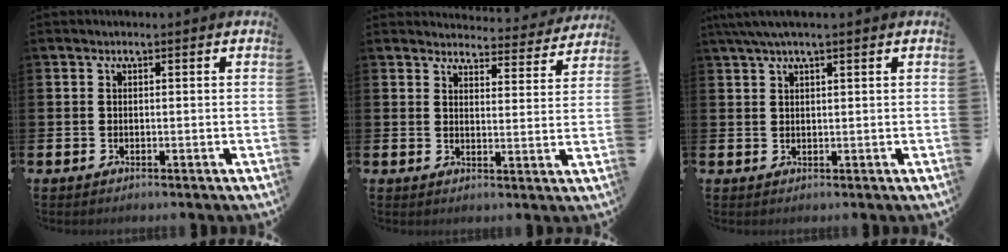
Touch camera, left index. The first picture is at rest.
{"total": 4.0, "force": [4.0, 0.6, 0.2], "torque": [-0.003, -0.033, 0.065]}
{"total": 3.0, "force": [2.3, 0.2, 1.9], "torque": [-0.047, 0.004, 0.043]}